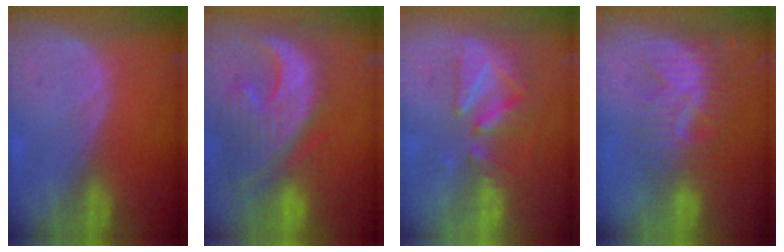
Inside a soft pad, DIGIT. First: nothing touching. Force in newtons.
{"total": 12.8, "press": 11.1, "slide": 6.2}
{"total": 8.6, "press": 7.7, "slide": 4.0}
{"total": 8.9, "press": 7.6, "slide": 4.5}